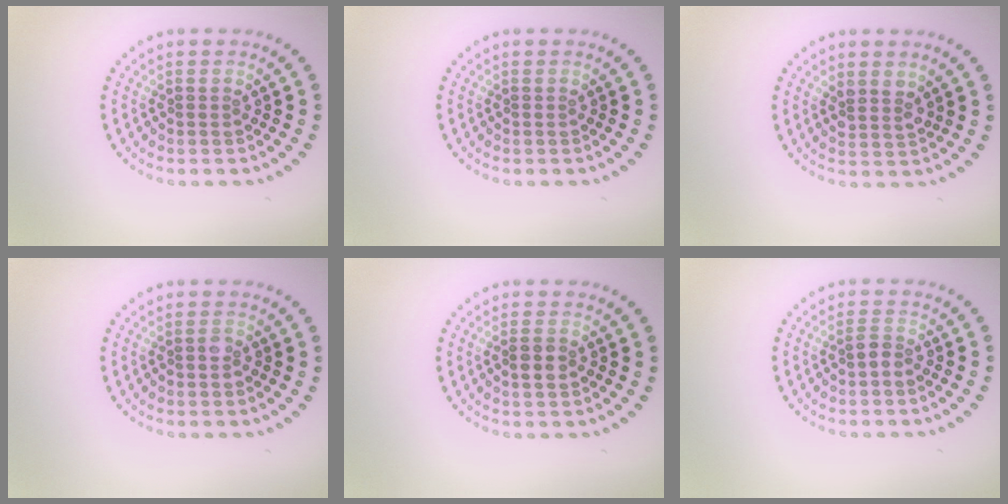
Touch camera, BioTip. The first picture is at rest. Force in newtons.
{"total": 0.0}
{"total": 1.7, "press": 1.5, "slide": 0.8}
{"total": 0.8, "press": 0.7, "slide": 0.3}
{"total": 1.7, "press": 1.6, "slide": 0.6}
{"total": 1.2, "press": 1.0, "slide": 0.6}